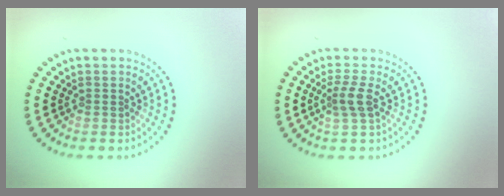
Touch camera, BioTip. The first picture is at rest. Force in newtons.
{"total": 2.1, "press": 1.7, "slide": 1.3}